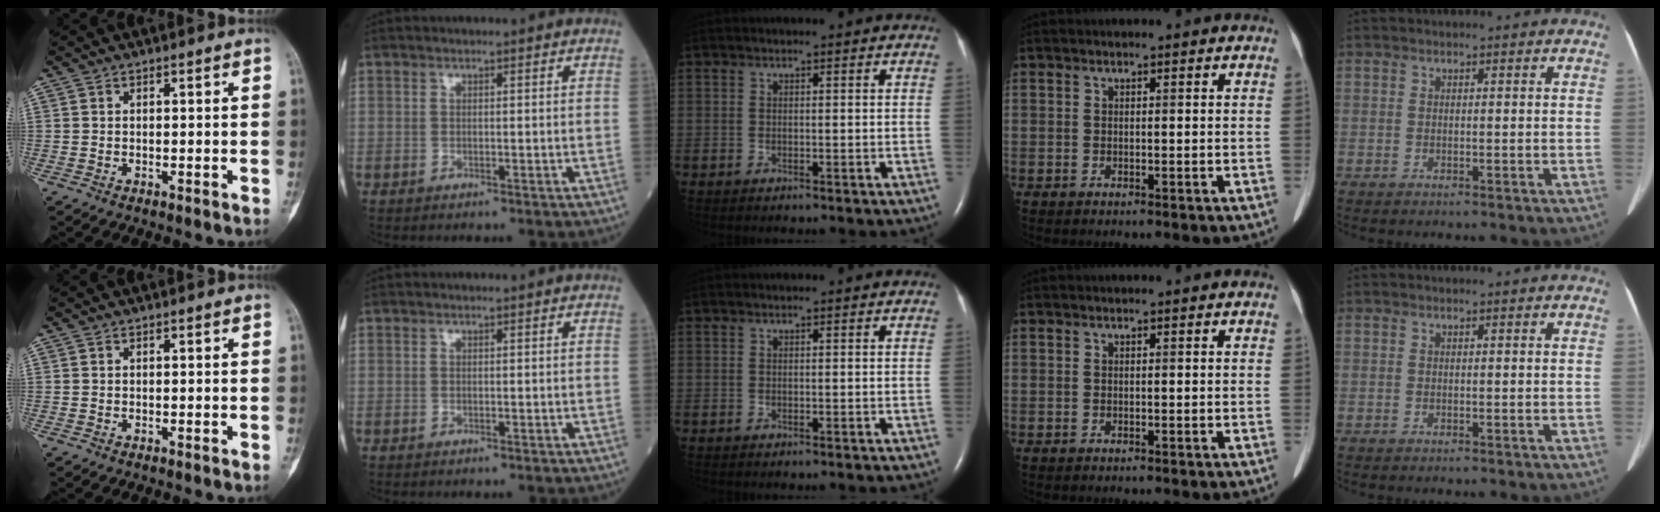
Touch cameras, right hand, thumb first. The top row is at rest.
{}